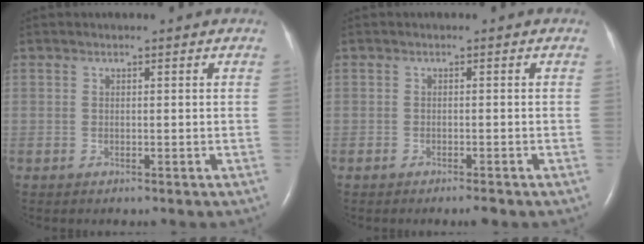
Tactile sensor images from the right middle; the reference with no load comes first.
{"total": 1.5, "force": [-1.3, 0.2, 0.9], "torque": [-0.019, -0.002, -0.019]}